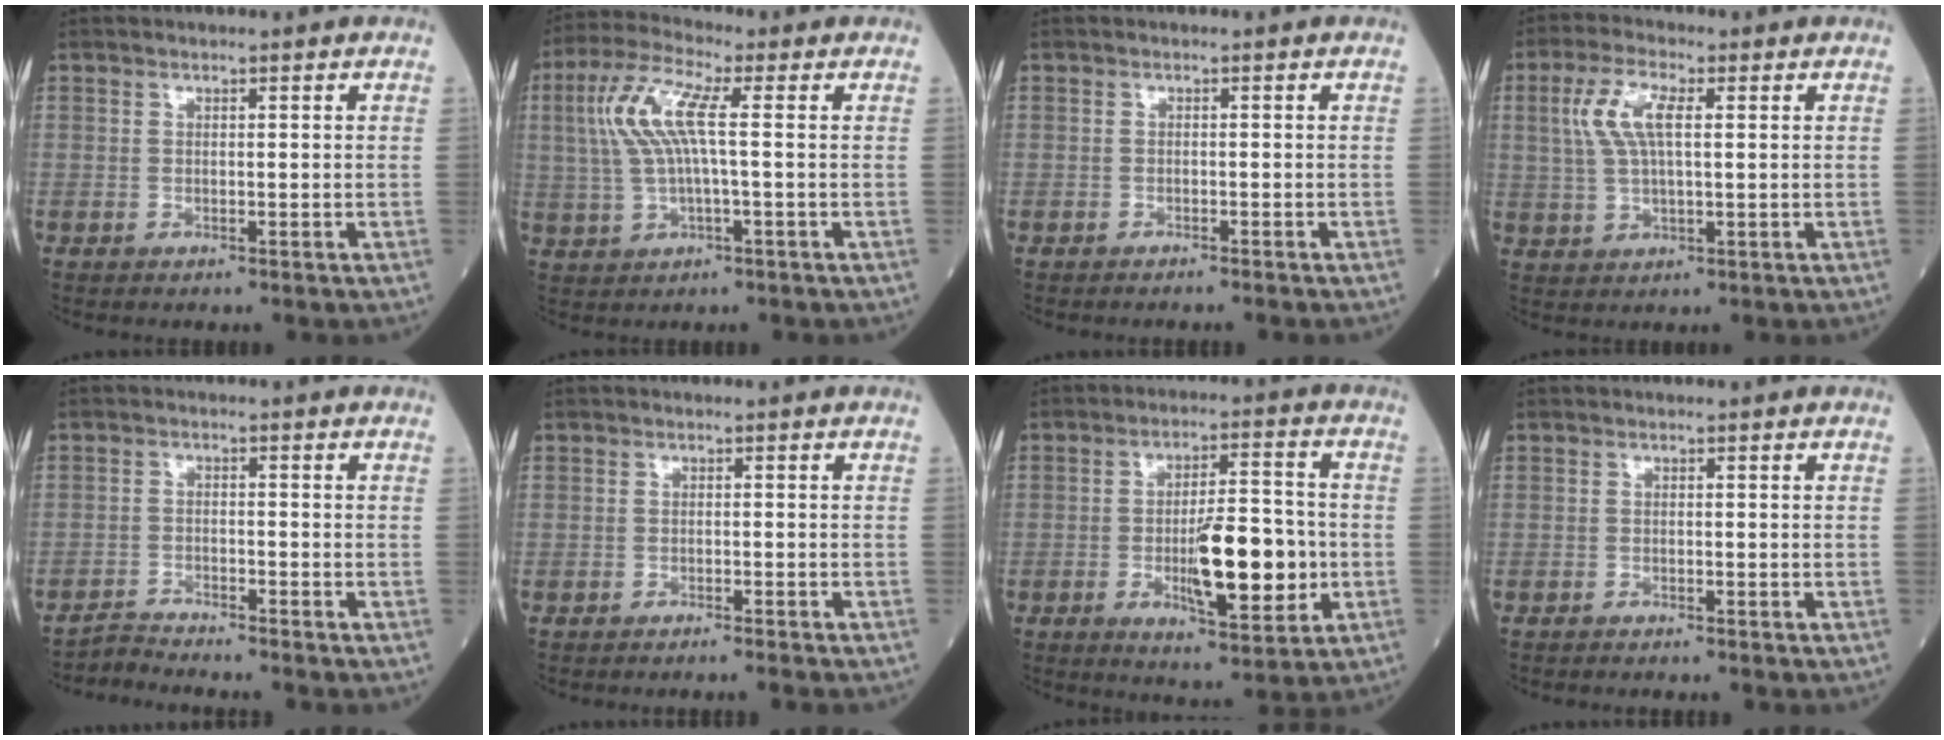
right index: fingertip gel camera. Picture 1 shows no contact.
{"total": 8.6, "force": [1.4, 1.4, 8.3], "torque": [-0.191, 0.022, 0.029]}
{"total": 2.1, "force": [-1.9, -0.2, 0.9], "torque": [-0.014, 0.001, -0.021]}
{"total": 6.8, "force": [1.9, 2.0, 6.2], "torque": [-0.144, 0.013, 0.042]}
{"total": 3.3, "force": [-3.1, -1.1, -0.4], "torque": [0.003, -0.019, -0.056]}
{"total": 4.0, "force": [-3.6, -0.5, 1.5], "torque": [-0.016, -0.002, -0.045]}
{"total": 11.7, "force": [-2.3, 2.9, 11.0], "torque": [-0.181, -0.001, -0.030]}
{"total": 1.9, "force": [-1.8, -0.1, 0.7], "torque": [-0.013, -0.001, -0.020]}